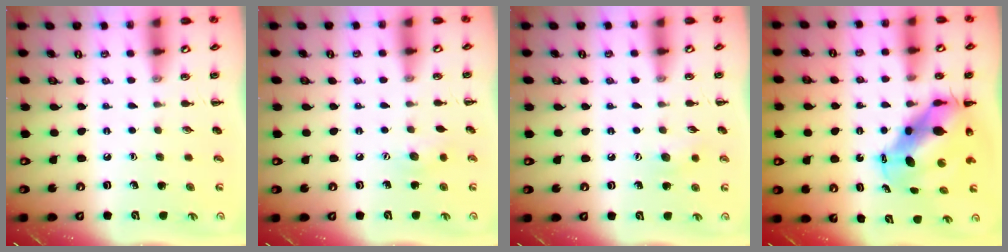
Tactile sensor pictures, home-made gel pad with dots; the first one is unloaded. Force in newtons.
{"total": 6.5, "press": 6.3, "slide": 1.4}
{"total": 5.5, "press": 5.3, "slide": 1.4}
{"total": 9.7, "press": 9.3, "slide": 2.8}